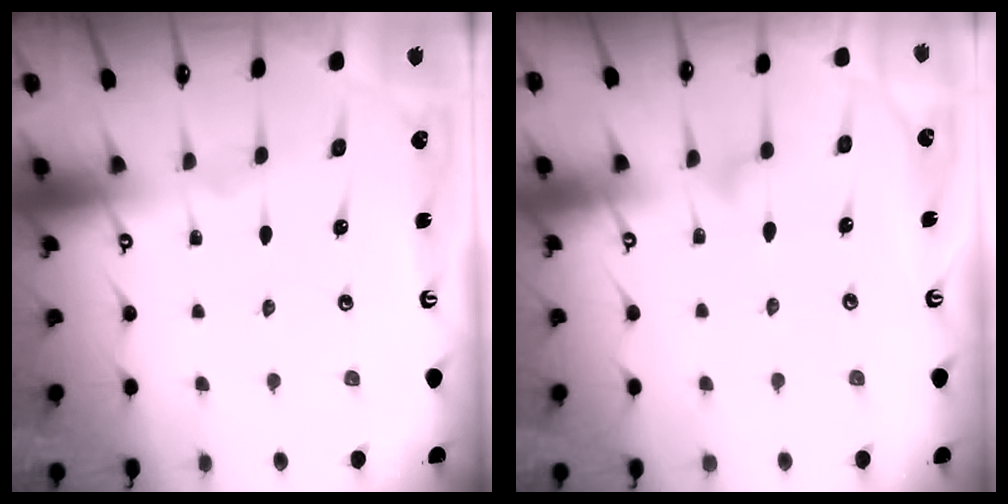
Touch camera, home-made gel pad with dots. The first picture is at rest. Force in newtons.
{"total": 6.9, "press": 6.9, "slide": 0.4}